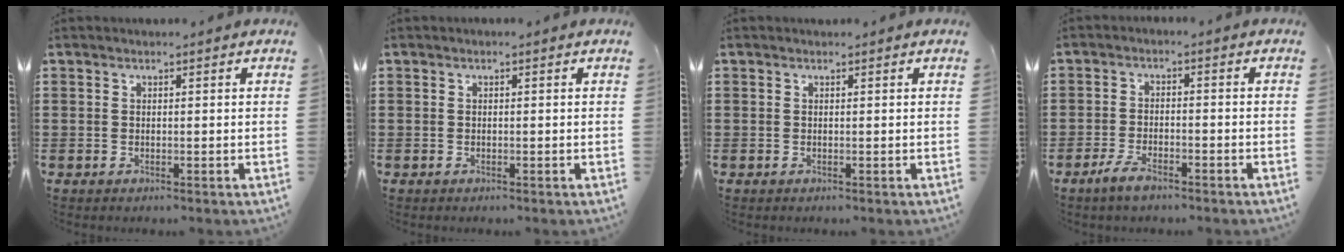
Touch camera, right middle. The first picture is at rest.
{"total": 0.0}
{"total": 0.5, "force": [0.5, 0.2, 0.0], "torque": [0.006, -0.003, 0.008]}
{"total": 3.2, "force": [-2.2, 0.9, 2.1], "torque": [-0.056, -0.002, -0.048]}